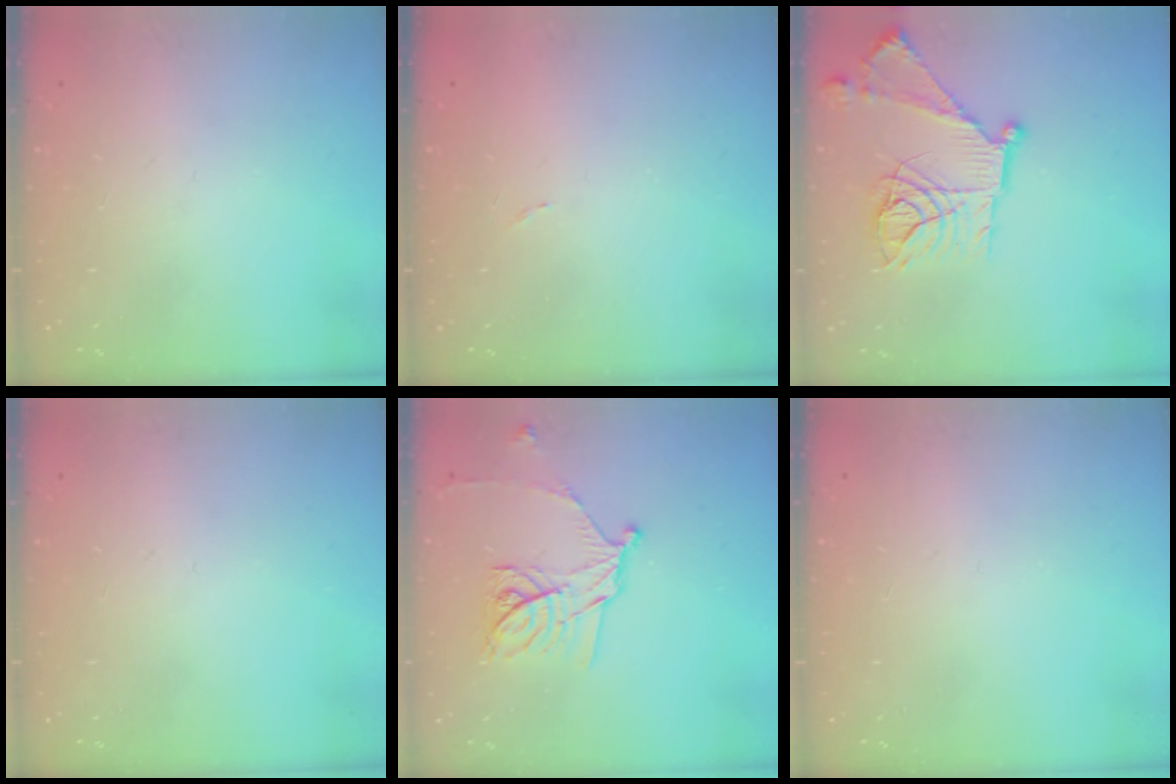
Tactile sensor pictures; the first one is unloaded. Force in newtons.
{"total": 4.3, "press": 4.2, "slide": 0.3}
{"total": 18.7, "press": 18.6, "slide": 1.5}
{"total": 0.0}
{"total": 13.5, "press": 13.5, "slide": 0.1}
{"total": 0.0}